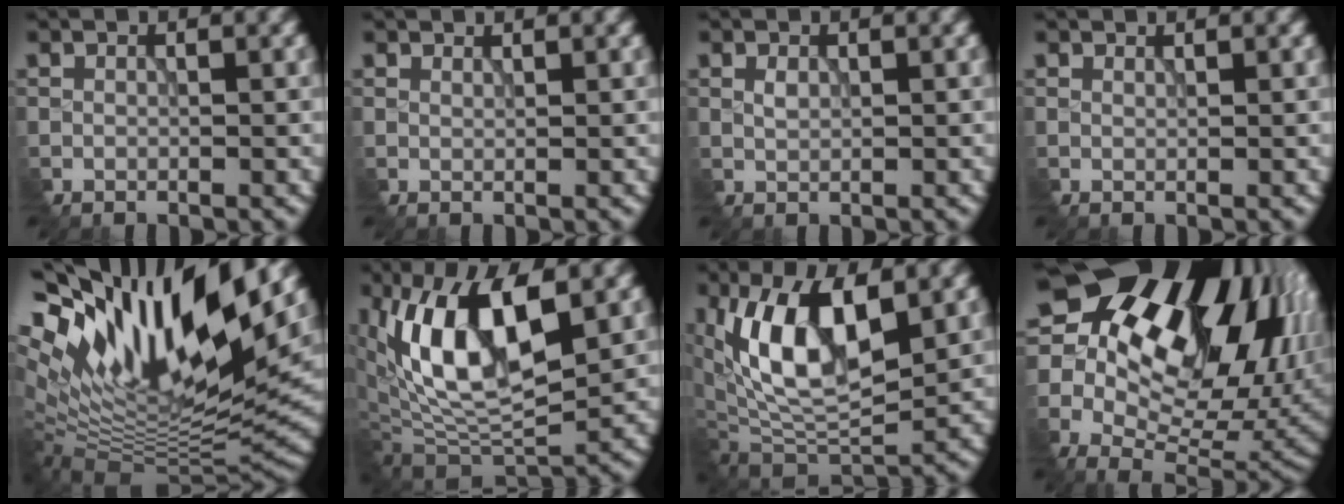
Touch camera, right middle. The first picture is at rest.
{"total": 1.2, "force": [1.1, 0.4, 0.1], "torque": [-0.005, 0.002, 0.018]}
{"total": 0.6, "force": [0.0, 0.4, 0.4], "torque": [-0.012, -0.001, 0.006]}
{"total": 0.9, "force": [0.8, 0.3, 0.1], "torque": [-0.004, 0.000, 0.013]}
{"total": 17.0, "force": [8.2, 6.0, 13.7], "torque": [-0.270, 0.027, 0.139]}
{"total": 10.7, "force": [2.4, 5.1, 9.1], "torque": [-0.156, -0.002, 0.044]}
{"total": 9.8, "force": [2.1, 5.0, 8.2], "torque": [-0.145, -0.002, 0.034]}
{"total": 19.3, "force": [6.6, 12.5, 13.2], "torque": [-0.189, 0.019, 0.133]}